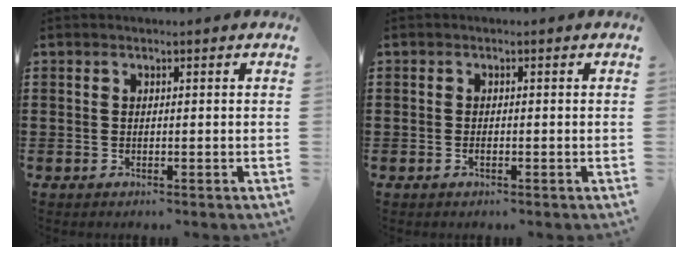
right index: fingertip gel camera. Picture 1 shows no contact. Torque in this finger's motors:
{"motor_torque": [0.21, 1.83, 0.01, 0.00]}